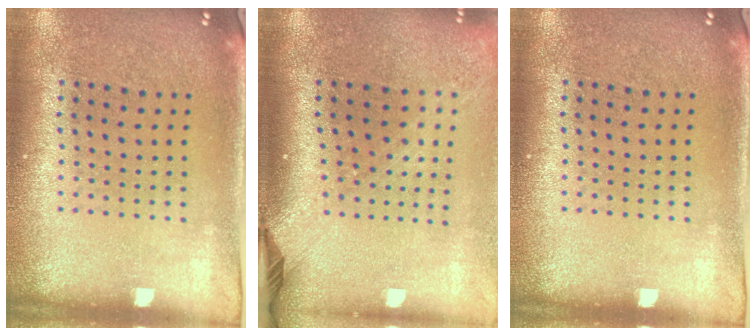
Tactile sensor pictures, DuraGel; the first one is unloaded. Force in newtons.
{"total": 2.3, "press": 1.7, "slide": 1.6}
{"total": 0.0}